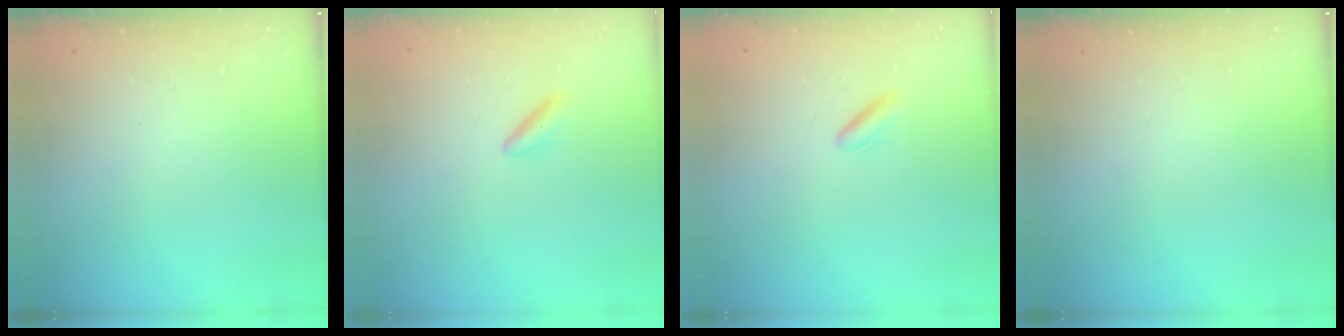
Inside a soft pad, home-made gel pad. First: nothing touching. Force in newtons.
{"total": 3.1, "press": 2.8, "slide": 1.4}
{"total": 1.5, "press": 1.4, "slide": 0.7}
{"total": 0.0}